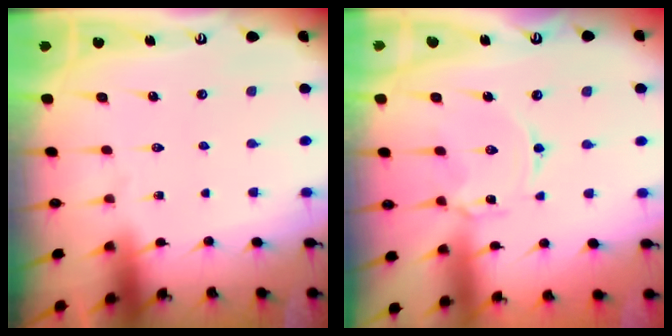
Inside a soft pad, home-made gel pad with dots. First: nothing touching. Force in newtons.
{"total": 2.2, "press": 2.2, "slide": 0.3}